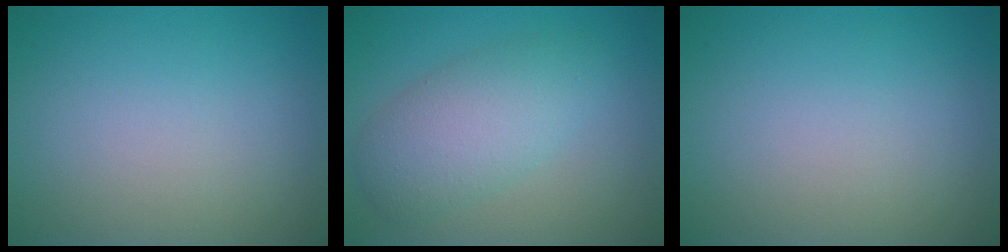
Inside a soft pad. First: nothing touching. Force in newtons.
{"total": 5.0, "press": 5.0, "slide": 0.4}
{"total": 0.0}